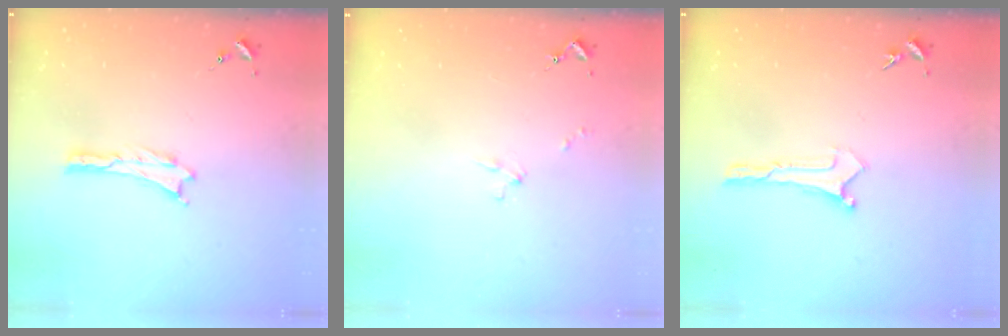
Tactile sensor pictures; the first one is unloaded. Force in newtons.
{"total": 1.3, "press": 1.2, "slide": 0.1}
{"total": 0.0}